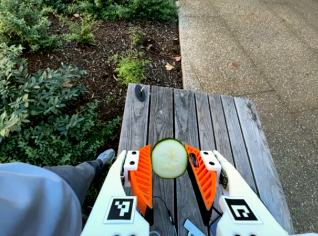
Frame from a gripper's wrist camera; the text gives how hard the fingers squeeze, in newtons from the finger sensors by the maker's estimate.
{"total": 6.5, "left": 6.2, "right": 6.8}